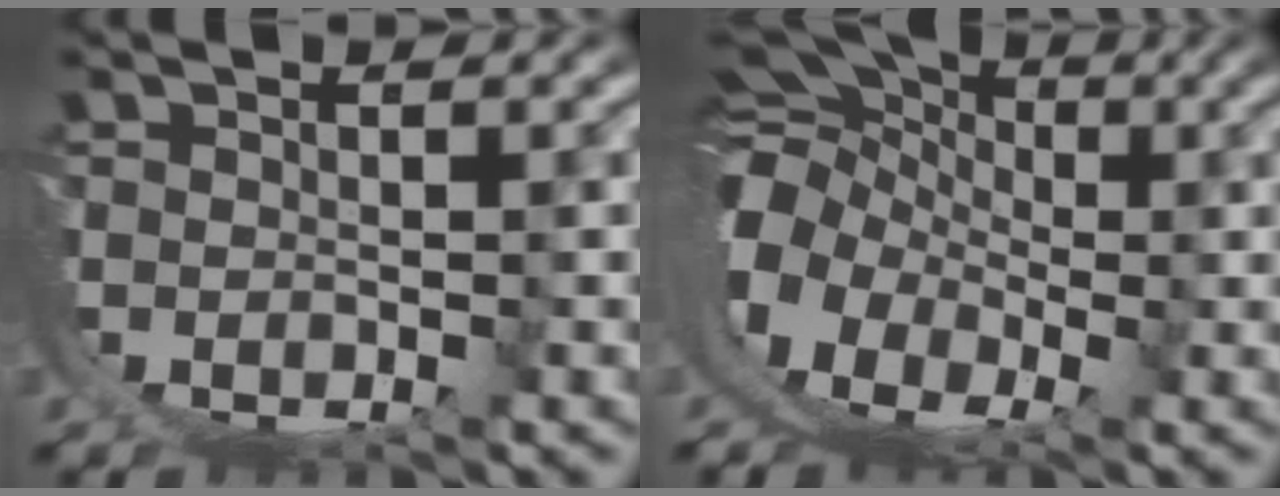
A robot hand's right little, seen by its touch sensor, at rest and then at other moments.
{"total": 15.0, "force": [-1.5, 12.5, 8.1], "torque": [-0.176, -0.040, -0.033]}